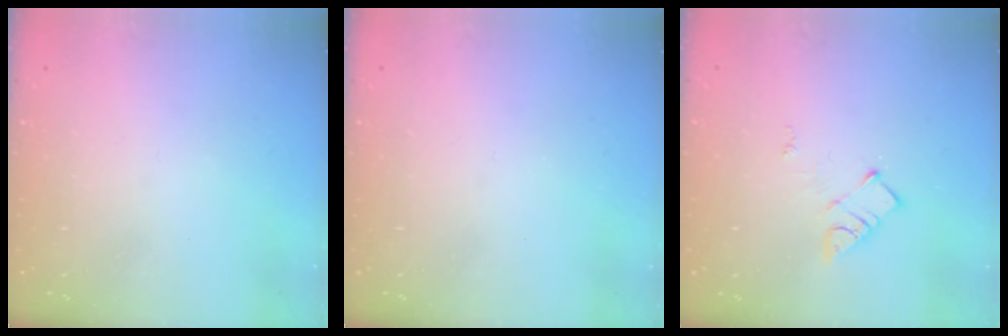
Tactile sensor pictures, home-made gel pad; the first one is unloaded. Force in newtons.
{"total": 0.0}
{"total": 6.3, "press": 6.3, "slide": 0.3}